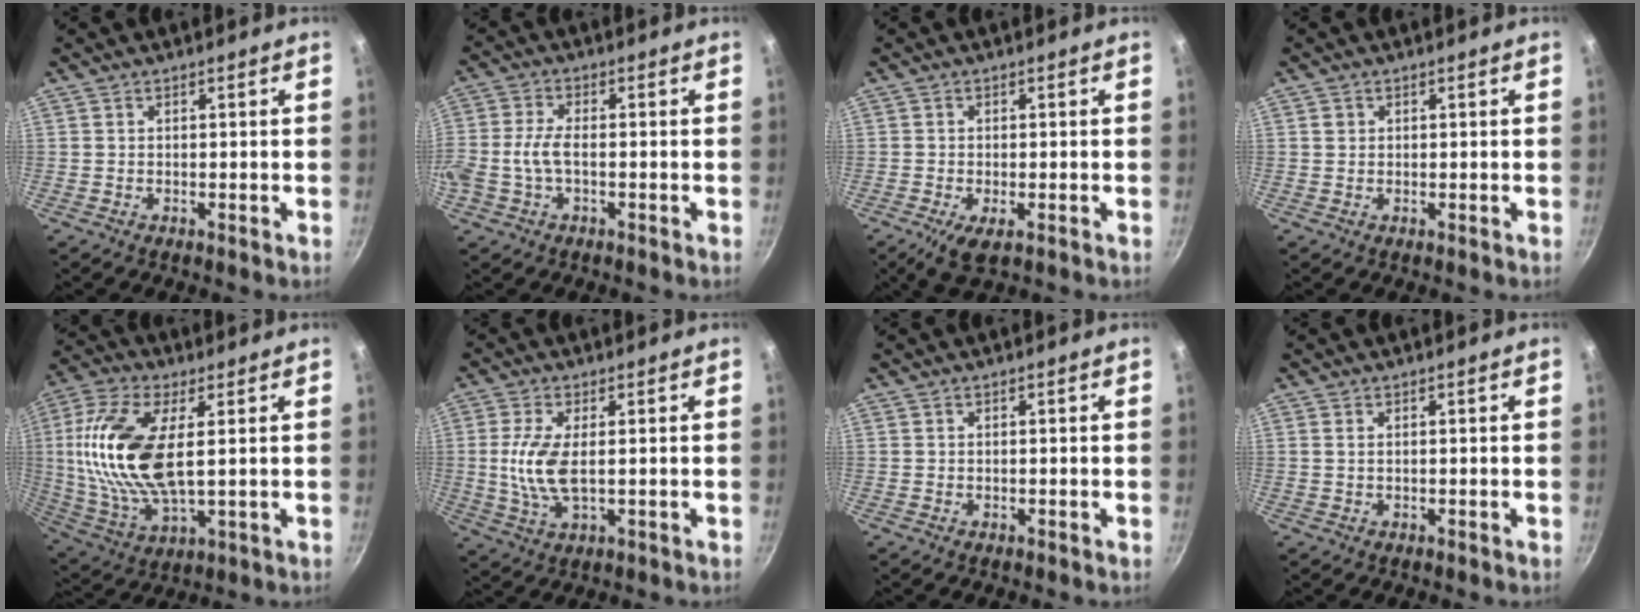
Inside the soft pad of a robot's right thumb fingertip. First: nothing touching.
{"total": 6.0, "force": [-1.2, 3.2, 4.9], "torque": [-0.105, 0.018, -0.030]}
{"total": 4.6, "force": [-2.0, 1.9, 3.7], "torque": [-0.068, -0.005, -0.031]}
{"total": 1.1, "force": [0.3, 1.0, 0.3], "torque": [-0.003, 0.005, 0.005]}
{"total": 19.0, "force": [3.1, 8.6, 16.6], "torque": [-0.342, -0.004, 0.059]}
{"total": 7.9, "force": [0.4, 3.2, 7.2], "torque": [-0.158, -0.004, 0.008]}
{"total": 0.0}
{"total": 0.5, "force": [0.2, 0.2, 0.5], "torque": [-0.010, 0.001, 0.005]}